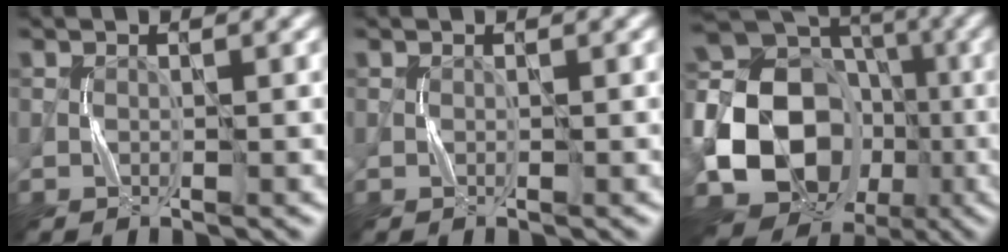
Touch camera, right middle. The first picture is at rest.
{"total": 0.0}
{"total": 23.2, "force": [-4.7, 19.8, 11.2], "torque": [-0.230, 0.003, -0.107]}